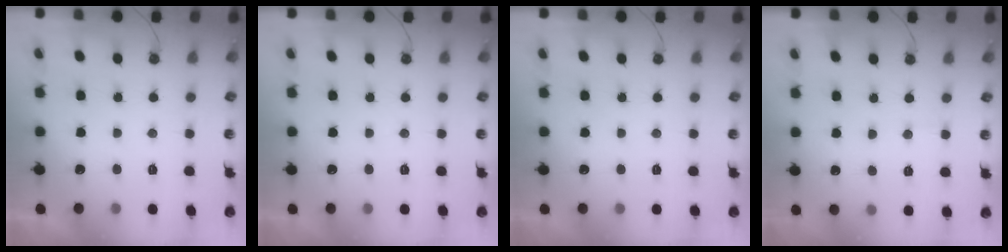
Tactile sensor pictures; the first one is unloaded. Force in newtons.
{"total": 0.0}
{"total": 0.0}
{"total": 6.2, "press": 6.2, "slide": 0.7}